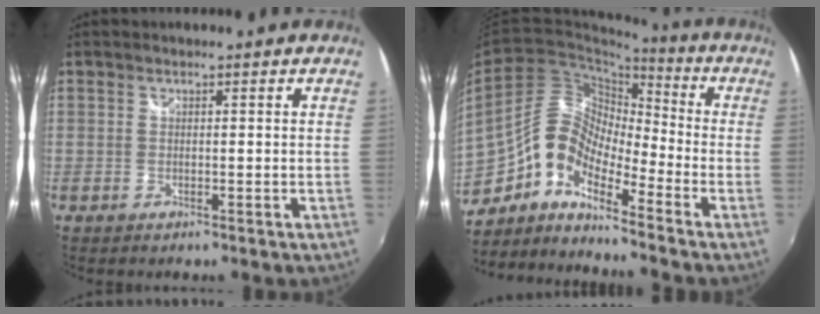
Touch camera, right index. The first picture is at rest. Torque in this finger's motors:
{"motor_torque": [0.18, -0.17, 0.05, -0.07]}